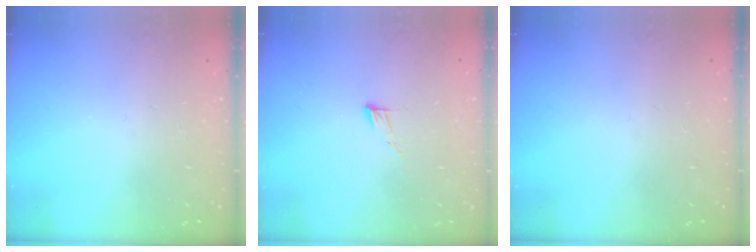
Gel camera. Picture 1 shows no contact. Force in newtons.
{"total": 4.0, "press": 4.0, "slide": 0.3}
{"total": 0.0}